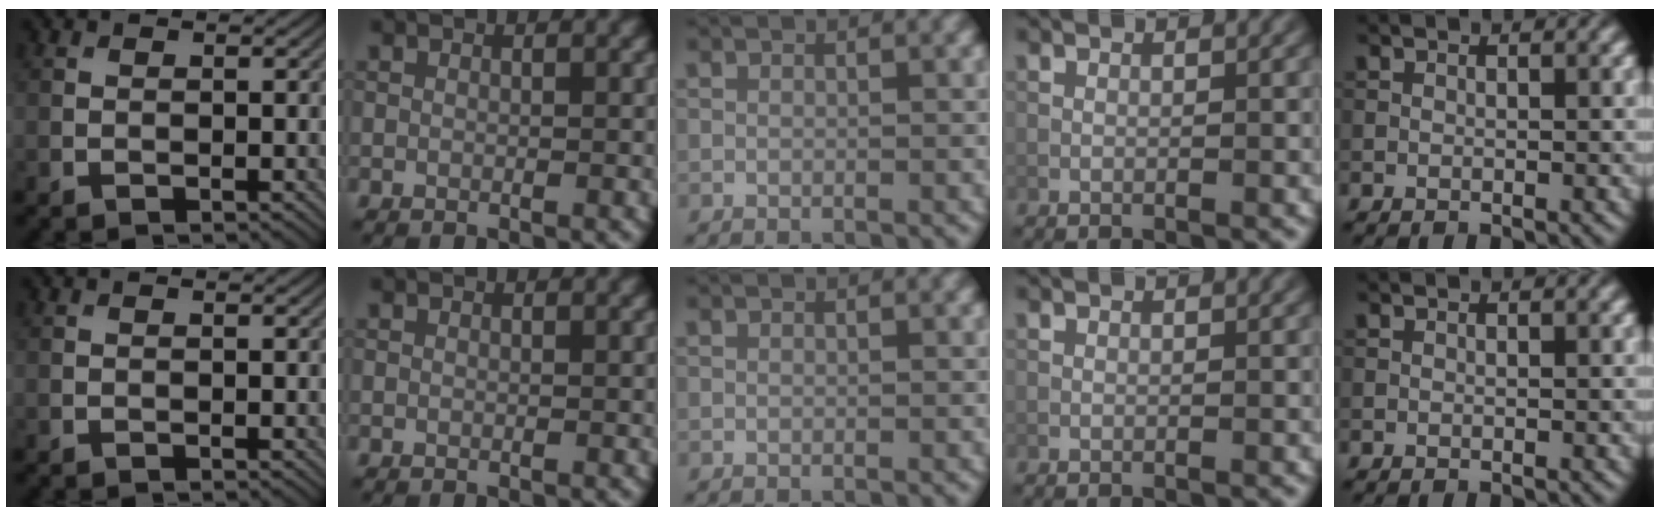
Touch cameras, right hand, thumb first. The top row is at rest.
{}